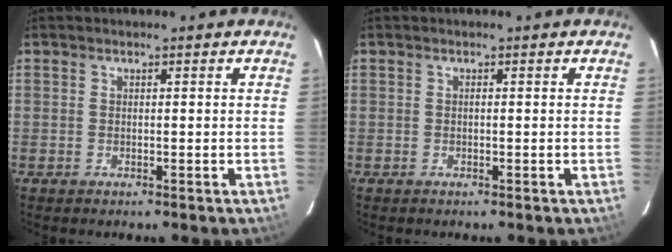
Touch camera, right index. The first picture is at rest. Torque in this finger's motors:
{"motor_torque": [0.12, -0.02, 0.06, 0.01]}